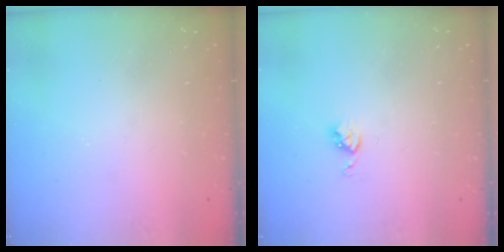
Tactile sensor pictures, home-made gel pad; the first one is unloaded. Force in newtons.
{"total": 3.9, "press": 3.9, "slide": 0.4}